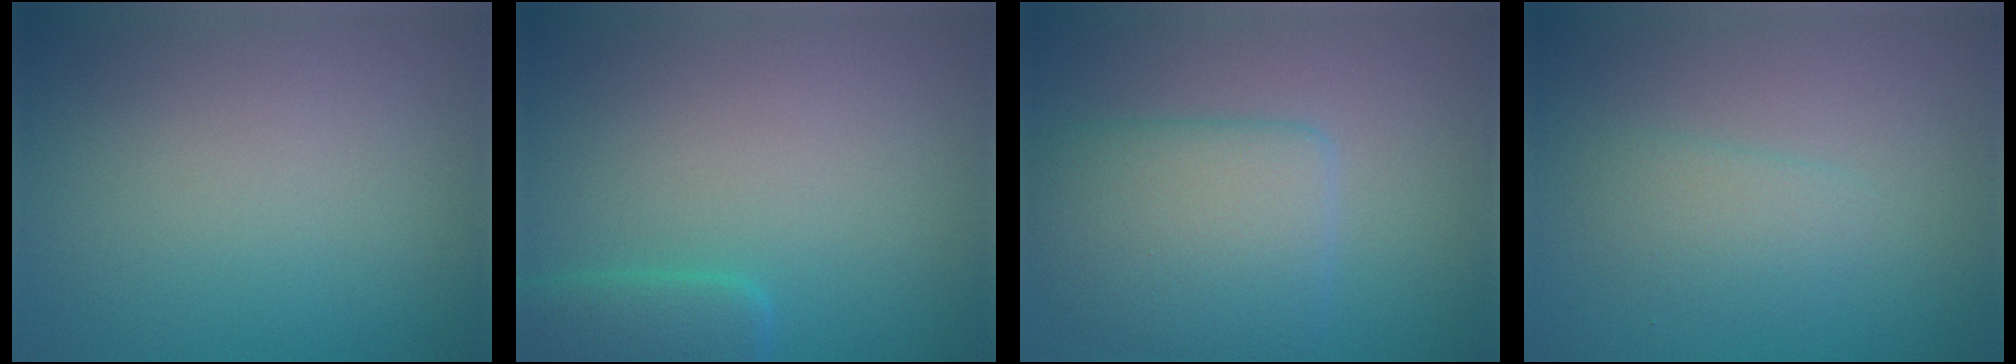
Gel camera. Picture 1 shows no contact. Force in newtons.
{"total": 2.9, "press": 2.9, "slide": 0.2}
{"total": 5.7, "press": 5.7, "slide": 0.2}
{"total": 2.0, "press": 2.0, "slide": 0.1}